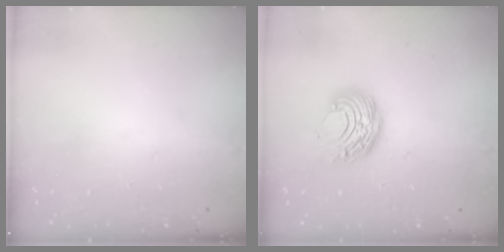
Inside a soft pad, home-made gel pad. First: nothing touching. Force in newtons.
{"total": 8.9, "press": 8.9, "slide": 0.5}